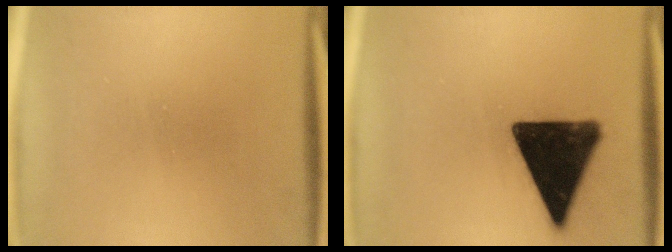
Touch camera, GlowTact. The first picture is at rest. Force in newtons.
{"total": 16.7}